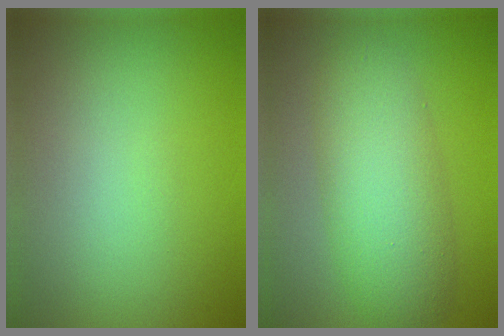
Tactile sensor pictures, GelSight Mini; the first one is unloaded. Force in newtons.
{"total": 6.0, "press": 6.0, "slide": 0.2}